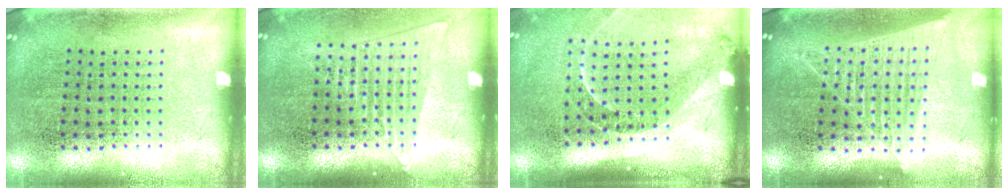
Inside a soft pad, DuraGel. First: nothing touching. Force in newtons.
{"total": 1.3, "press": 1.2, "slide": 0.6}
{"total": 1.4, "press": 1.3, "slide": 0.7}
{"total": 1.5, "press": 1.4, "slide": 0.6}